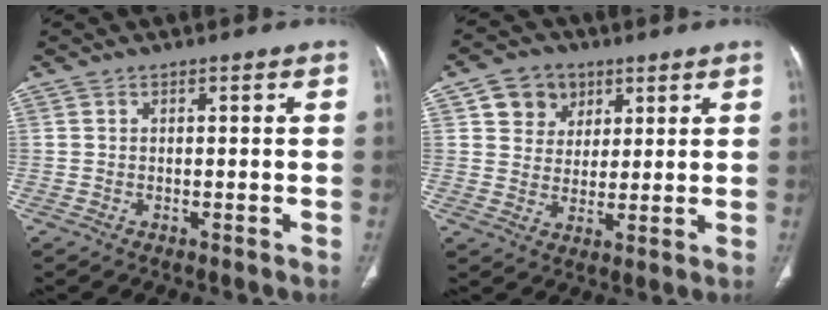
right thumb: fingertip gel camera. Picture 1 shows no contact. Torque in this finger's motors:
{"motor_torque": [-0.19, 1.40, 0.85, 0.26, 0.01]}